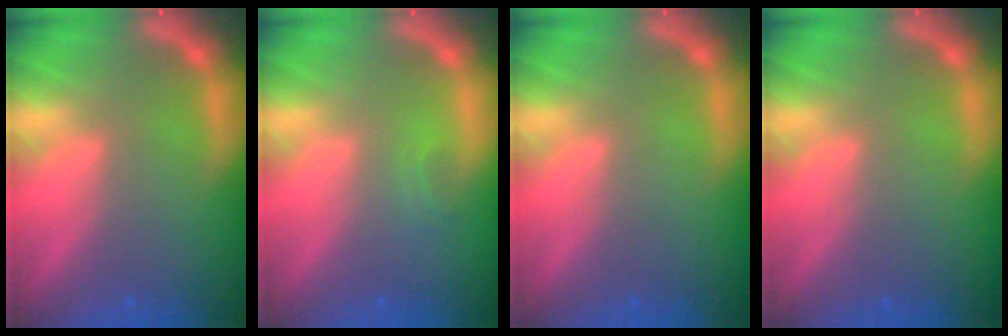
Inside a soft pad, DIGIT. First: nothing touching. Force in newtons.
{"total": 0.9}
{"total": 0.0}
{"total": 0.0}